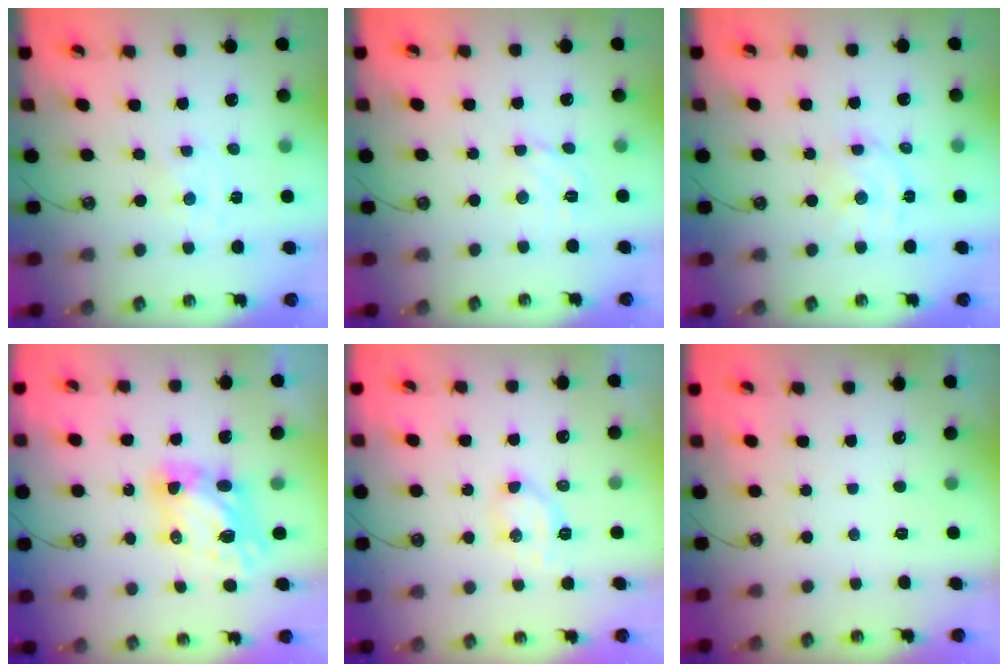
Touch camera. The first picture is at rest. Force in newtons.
{"total": 5.2, "press": 5.1, "slide": 0.5}
{"total": 6.4, "press": 6.3, "slide": 1.0}
{"total": 7.4, "press": 7.4, "slide": 0.6}
{"total": 5.0, "press": 4.9, "slide": 0.5}
{"total": 0.0}